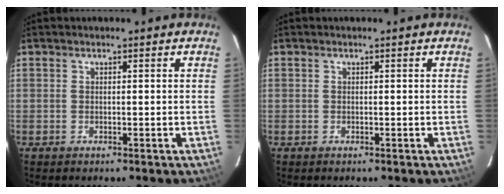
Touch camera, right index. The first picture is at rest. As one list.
[{"total": 0.0}]